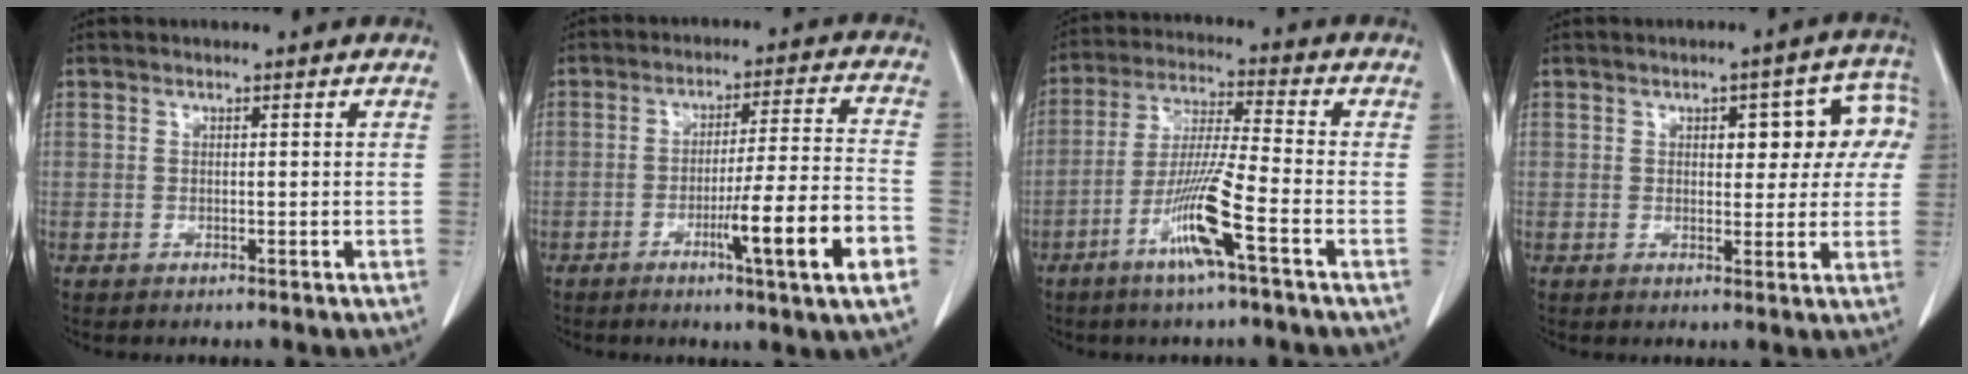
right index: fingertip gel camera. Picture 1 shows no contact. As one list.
[{"total": 13.1, "force": [-5.2, -0.7, 12.0], "torque": [-0.184, -0.010, -0.080]}, {"total": 10.3, "force": [-4.9, -0.5, 9.1], "torque": [-0.179, -0.010, -0.098]}, {"total": 8.3, "force": [2.1, 3.9, 7.0], "torque": [-0.066, 0.035, 0.023]}]